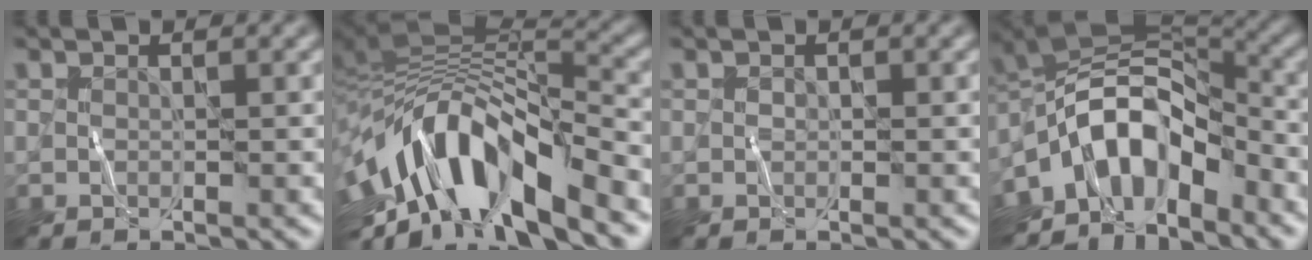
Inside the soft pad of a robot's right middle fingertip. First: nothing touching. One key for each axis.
{"total": 12.7, "fx": -4.6, "fy": 5.4, "fz": 10.6, "tx": -0.180, "ty": 0.008, "tz": -0.079}
{"total": 0.0}
{"total": 8.5, "fx": -4.8, "fy": 4.5, "fz": 5.4, "tx": -0.072, "ty": 0.013, "tz": -0.103}